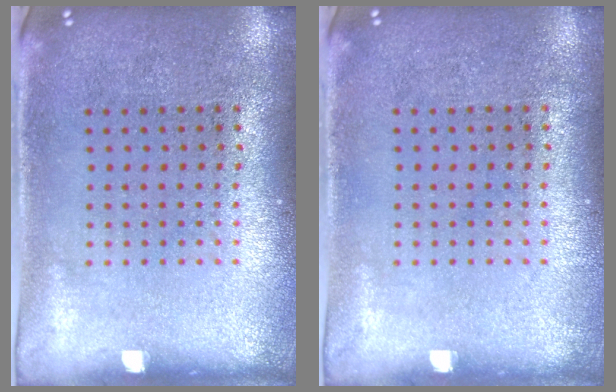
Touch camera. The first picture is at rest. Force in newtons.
{"total": 0.0}